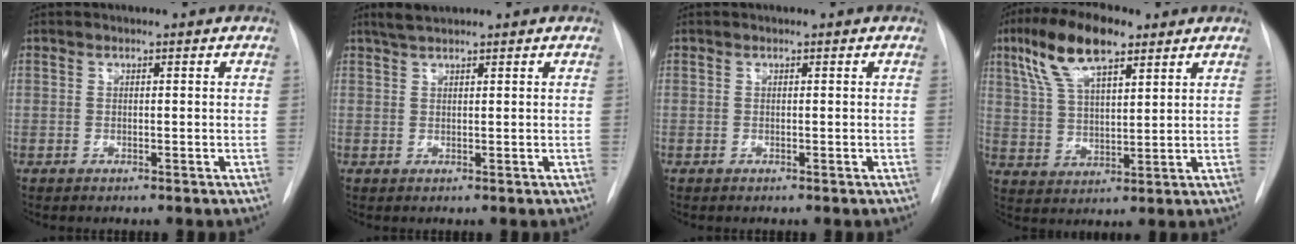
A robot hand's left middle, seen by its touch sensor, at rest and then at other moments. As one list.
[{"total": 2.4, "force": [2.1, 0.0, 1.1], "torque": [-0.028, 0.009, 0.042]}, {"total": 0.0}, {"total": 12.0, "force": [7.1, 3.7, 9.0], "torque": [-0.182, 0.024, 0.134]}]